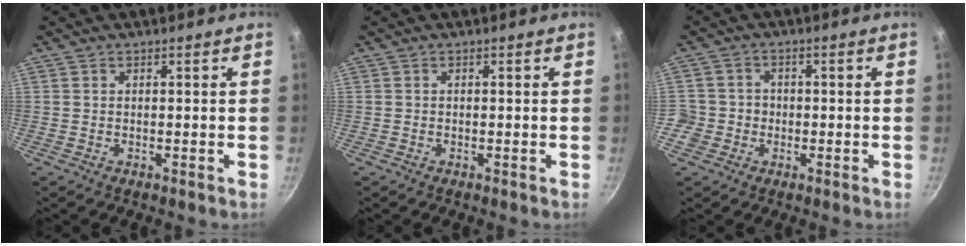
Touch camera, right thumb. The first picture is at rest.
{"total": 0.0}
{"total": 4.4, "force": [-1.2, 4.2, 0.2], "torque": [0.028, 0.017, -0.028]}